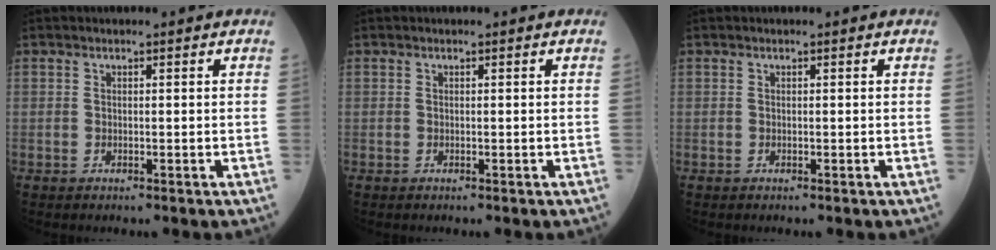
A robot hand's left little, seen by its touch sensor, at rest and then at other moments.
{"total": 0.0}
{"total": 0.0}